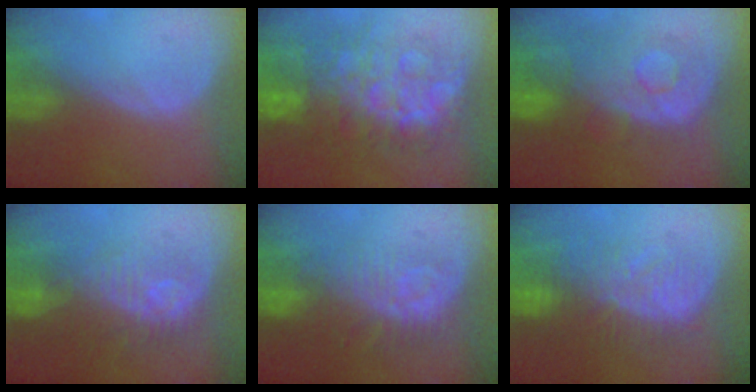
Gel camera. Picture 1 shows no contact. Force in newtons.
{"total": 12.2, "press": 12.2, "slide": 1.3}
{"total": 10.5, "press": 9.4, "slide": 4.7}
{"total": 9.4, "press": 8.8, "slide": 3.1}
{"total": 9.7, "press": 8.8, "slide": 4.0}
{"total": 9.9, "press": 9.1, "slide": 3.9}